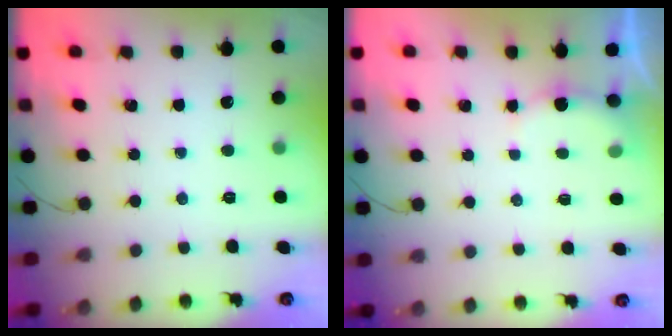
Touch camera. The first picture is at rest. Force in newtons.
{"total": 4.9, "press": 4.9, "slide": 0.7}